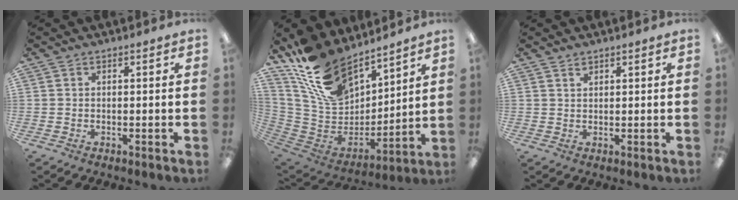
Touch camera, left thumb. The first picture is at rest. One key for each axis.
{"total": 20.1, "fx": 14.6, "fy": 10.4, "fz": 9.1, "tx": -0.190, "ty": -0.083, "tz": 0.275}
{"total": 1.5, "fx": 1.3, "fy": 0.5, "fz": 0.5, "tx": -0.004, "ty": -0.004, "tz": 0.023}